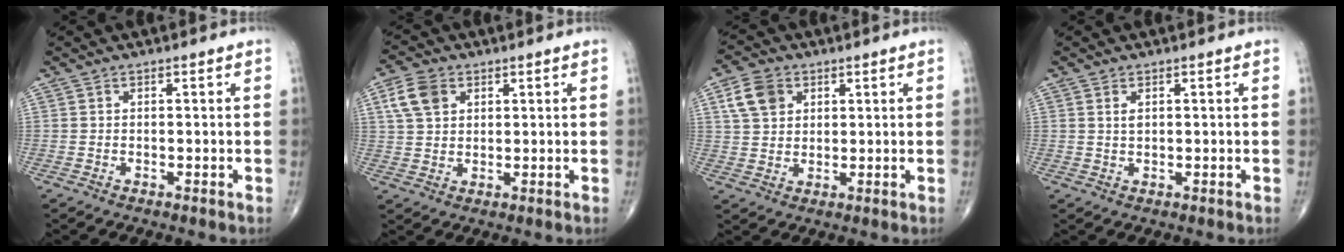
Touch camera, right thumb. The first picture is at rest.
{"total": 6.5, "force": [2.6, 4.6, 3.8], "torque": [-0.064, 0.002, 0.049]}
{"total": 6.9, "force": [2.7, 5.1, 3.6], "torque": [-0.052, -0.001, 0.051]}
{"total": 1.5, "force": [0.6, 0.8, 1.1], "torque": [-0.021, -0.001, 0.013]}